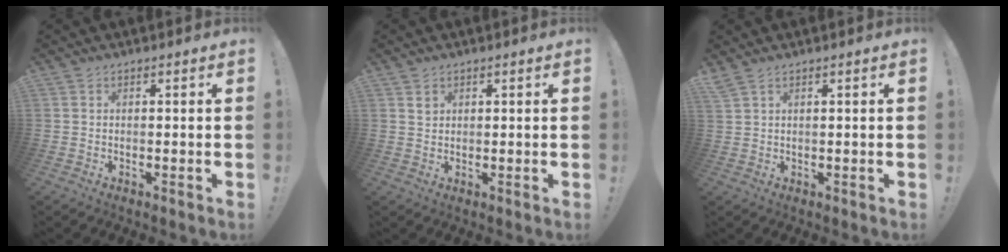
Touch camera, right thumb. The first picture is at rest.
{"total": 1.7, "force": [1.1, 1.2, 0.3], "torque": [0.002, -0.002, 0.020]}
{"total": 1.6, "force": [1.3, 0.0, 0.9], "torque": [-0.026, -0.003, 0.026]}